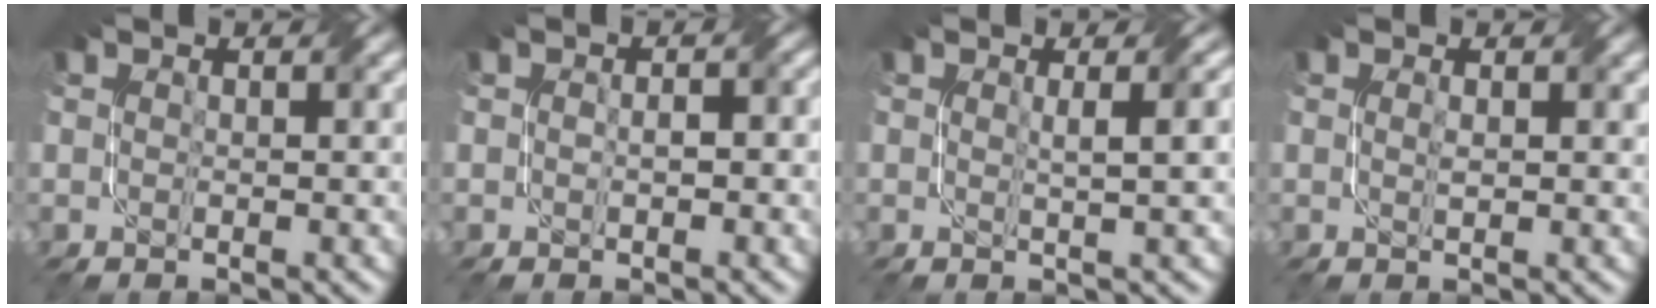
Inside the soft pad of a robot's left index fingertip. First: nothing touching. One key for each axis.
{"total": 1.9, "fx": -0.1, "fy": 1.0, "fz": 1.6, "tx": -0.026, "ty": 0.001, "tz": -0.001}
{"total": 2.8, "fx": 0.5, "fy": 0.7, "fz": 2.7, "tx": -0.028, "ty": 0.006, "tz": 0.004}
{"total": 0.9, "fx": 0.3, "fy": 0.3, "fz": 0.8, "tx": -0.015, "ty": -0.001, "tz": 0.006}